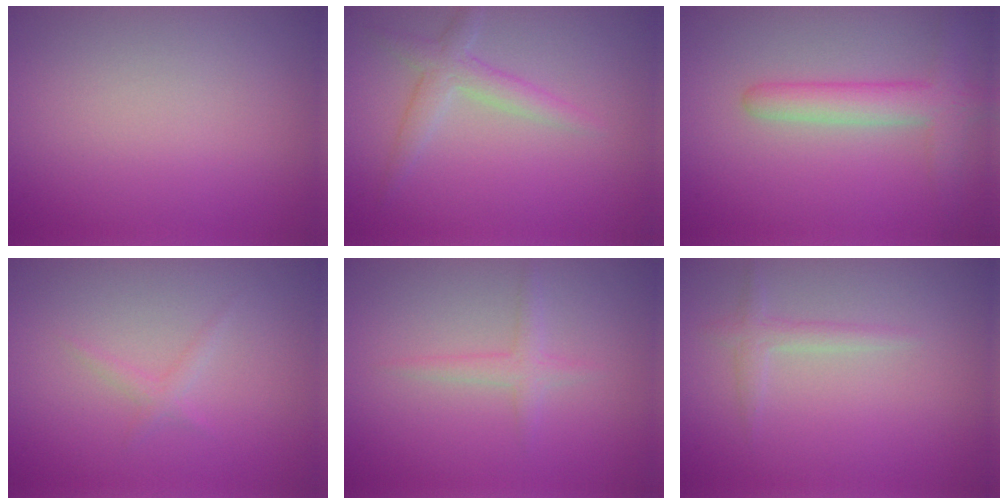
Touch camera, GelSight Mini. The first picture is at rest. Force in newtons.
{"total": 2.4, "press": 2.4, "slide": 0.1}
{"total": 4.0, "press": 4.0, "slide": 0.3}
{"total": 0.9, "press": 0.9, "slide": 0.0}
{"total": 1.5, "press": 1.5, "slide": 0.1}
{"total": 1.4, "press": 1.4, "slide": 0.0}